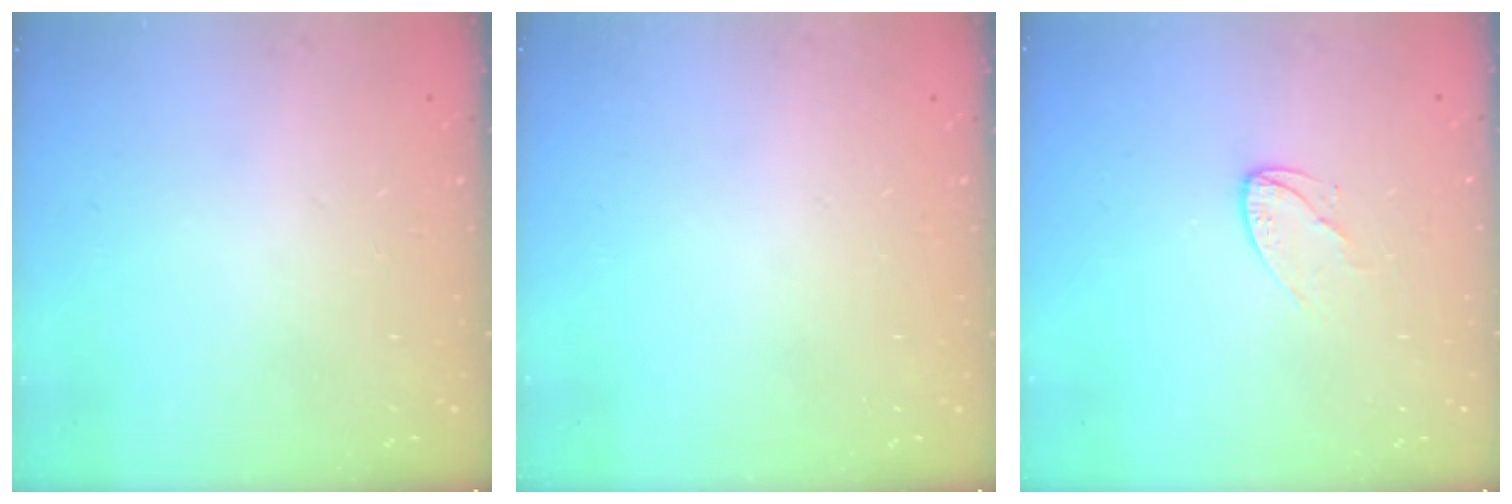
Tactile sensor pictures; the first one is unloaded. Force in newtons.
{"total": 0.0}
{"total": 5.3, "press": 5.3, "slide": 0.5}